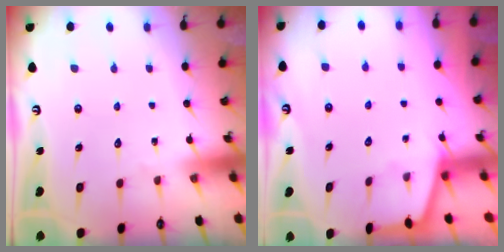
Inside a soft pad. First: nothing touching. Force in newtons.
{"total": 1.2, "press": 1.1, "slide": 0.3}